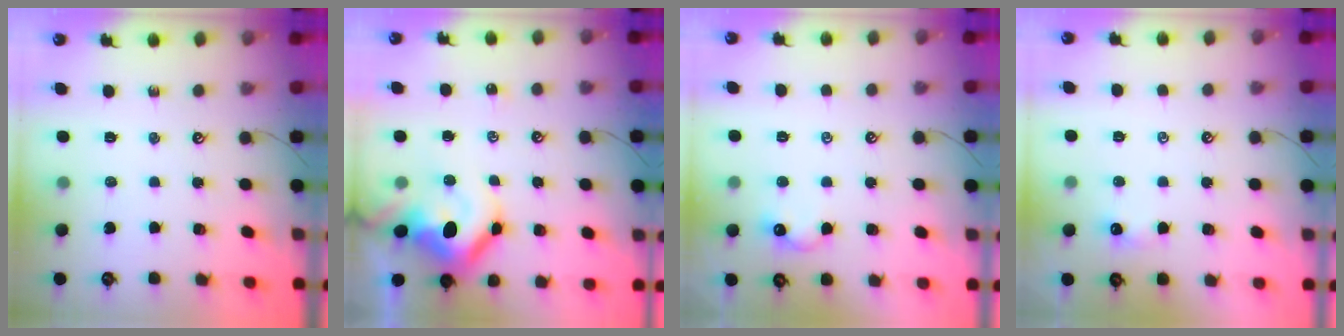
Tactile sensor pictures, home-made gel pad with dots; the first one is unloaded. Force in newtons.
{"total": 13.2, "press": 13.1, "slide": 1.7}
{"total": 0.6, "press": 0.2, "slide": 0.6}
{"total": 1.9, "press": 1.9, "slide": 0.4}